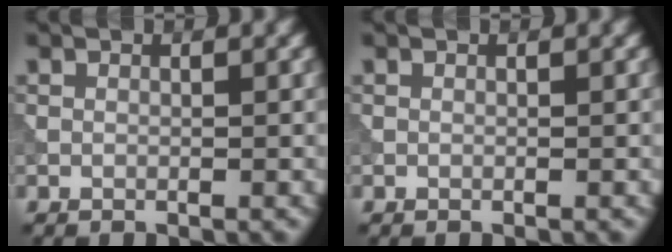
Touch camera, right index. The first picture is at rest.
{"total": 0.0}